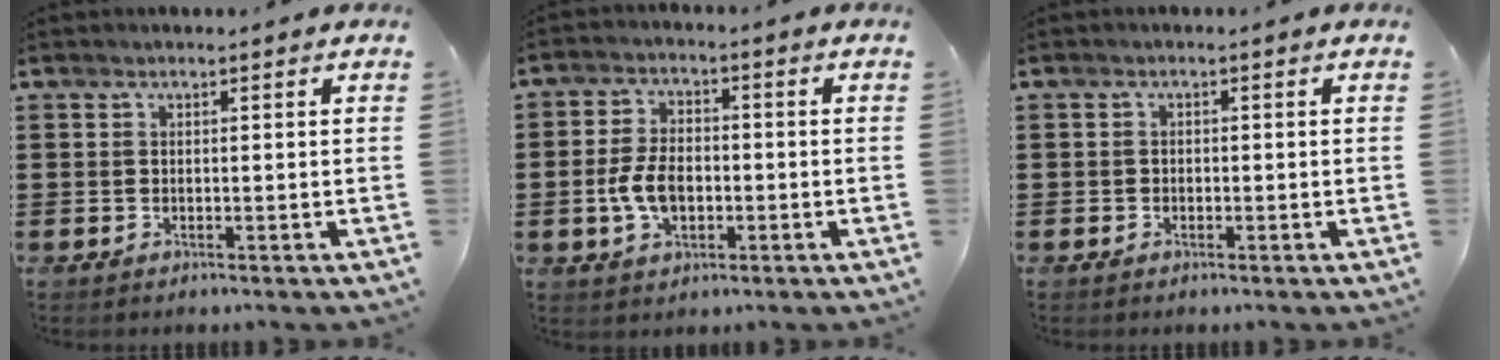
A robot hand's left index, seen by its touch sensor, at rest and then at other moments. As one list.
[{"total": 6.5, "force": [-1.3, 3.8, 5.0], "torque": [-0.116, 0.002, -0.029]}, {"total": 0.8, "force": [-0.5, 0.6, 0.1], "torque": [-0.006, 0.001, -0.011]}]